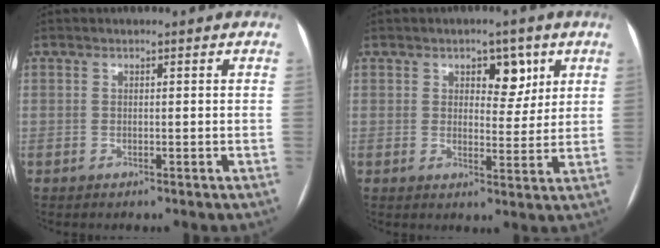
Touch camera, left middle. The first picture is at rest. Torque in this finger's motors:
{"motor_torque": [0.40, -0.31, 0.04, 0.05]}